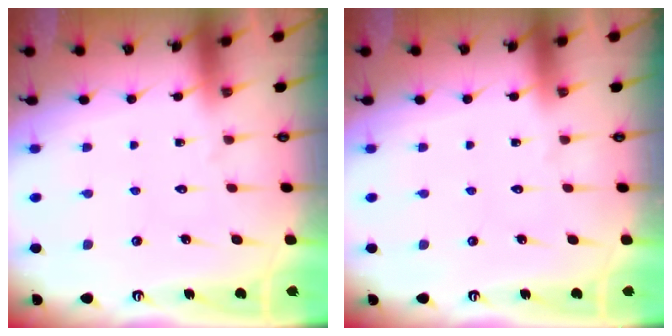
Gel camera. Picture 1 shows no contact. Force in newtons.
{"total": 0.0}